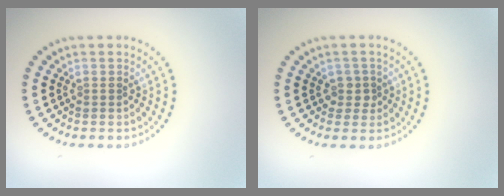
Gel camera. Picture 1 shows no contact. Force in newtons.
{"total": 1.4, "press": 1.2, "slide": 0.7}